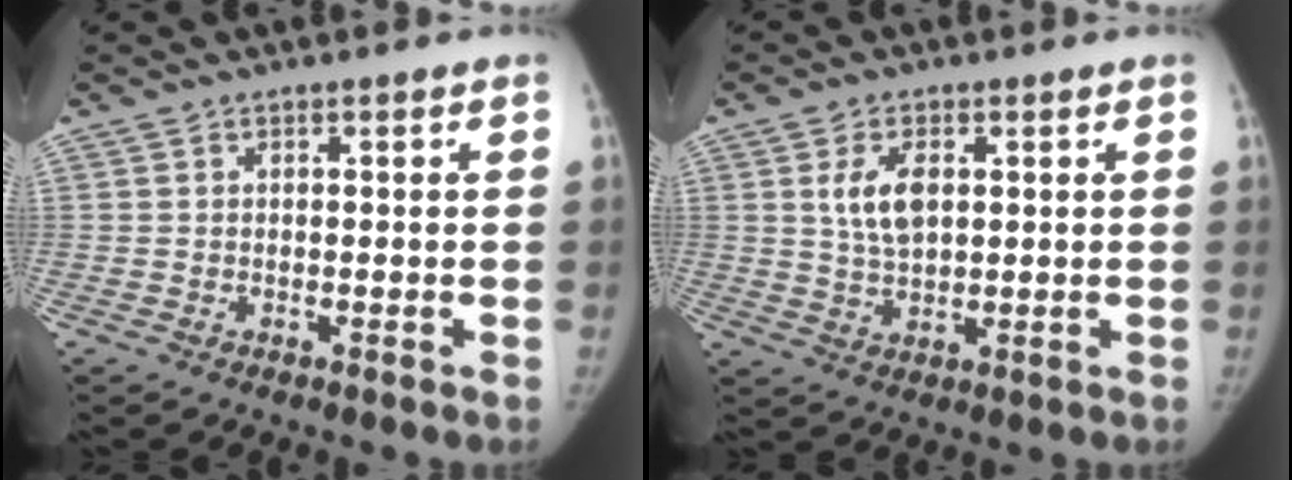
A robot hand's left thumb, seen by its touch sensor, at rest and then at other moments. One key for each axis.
{"total": 6.2, "fx": 1.7, "fy": 3.3, "fz": 5.0, "tx": -0.086, "ty": -0.010, "tz": 0.037}